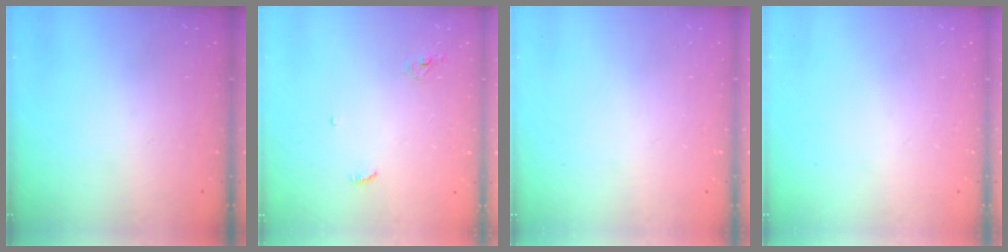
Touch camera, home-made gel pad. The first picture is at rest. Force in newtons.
{"total": 3.1, "press": 3.1, "slide": 0.2}
{"total": 0.0}
{"total": 0.0}